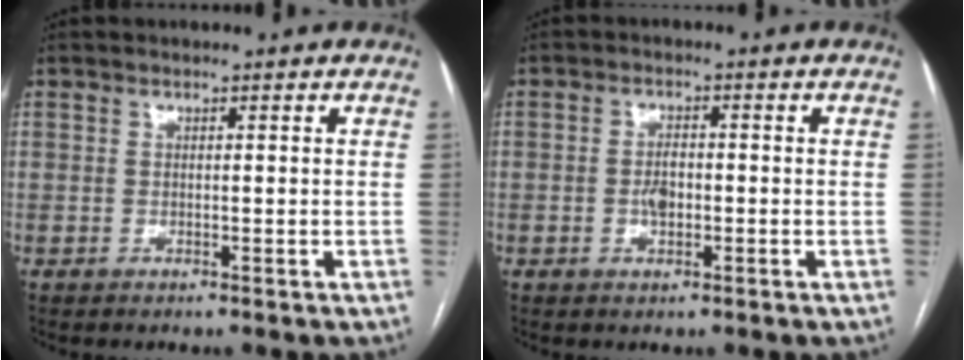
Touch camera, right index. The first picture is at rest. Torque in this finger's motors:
{"motor_torque": [0.71, 0.07, 0.21, 0.06]}